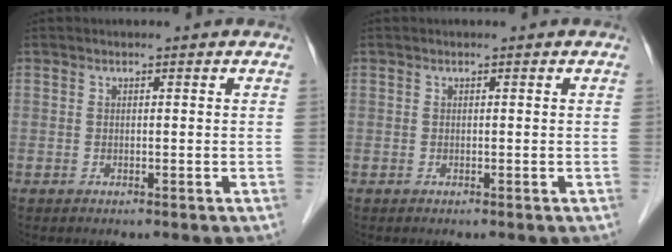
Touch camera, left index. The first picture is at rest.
{"total": 0.0}